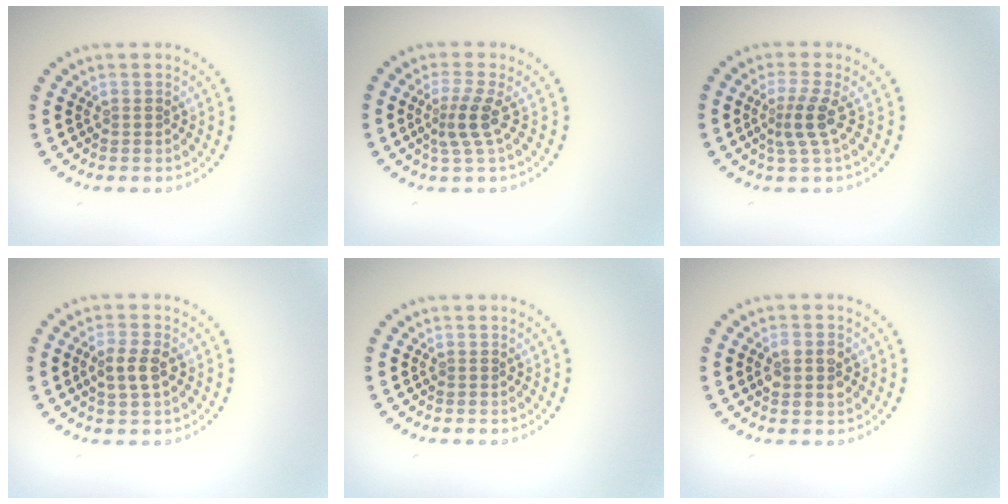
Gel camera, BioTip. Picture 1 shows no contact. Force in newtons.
{"total": 2.5, "press": 1.7, "slide": 1.8}
{"total": 2.4, "press": 1.8, "slide": 1.6}
{"total": 2.6, "press": 2.6, "slide": 0.4}
{"total": 0.0}
{"total": 2.8, "press": 2.8, "slide": 0.3}